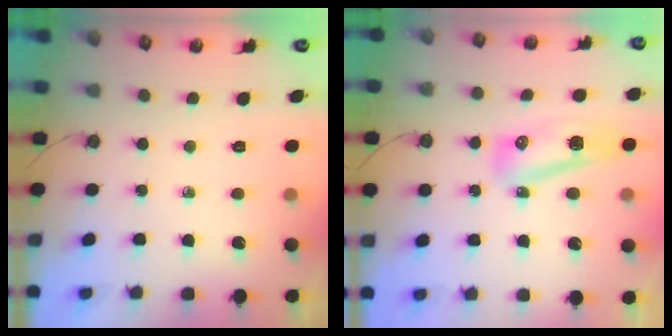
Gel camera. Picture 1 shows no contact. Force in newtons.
{"total": 13.3, "press": 10.0, "slide": 8.8}